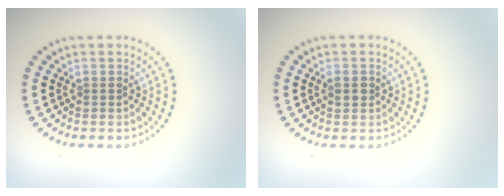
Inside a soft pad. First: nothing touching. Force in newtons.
{"total": 1.2, "press": 1.2, "slide": 0.1}